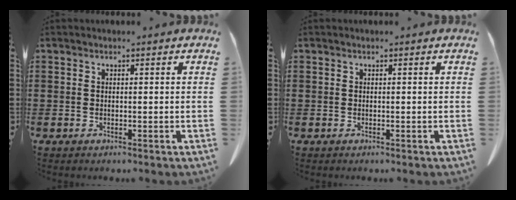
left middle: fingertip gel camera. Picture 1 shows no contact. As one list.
[{"total": 0.0}]